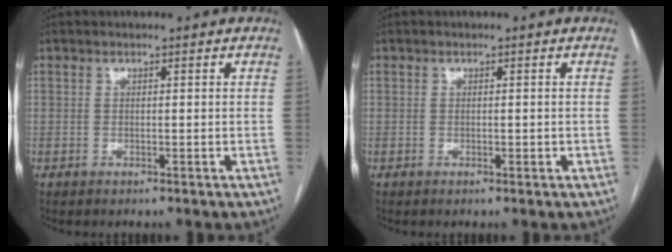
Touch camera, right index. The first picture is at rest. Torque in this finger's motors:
{"motor_torque": [-0.06, 0.56, 0.02, 0.02]}